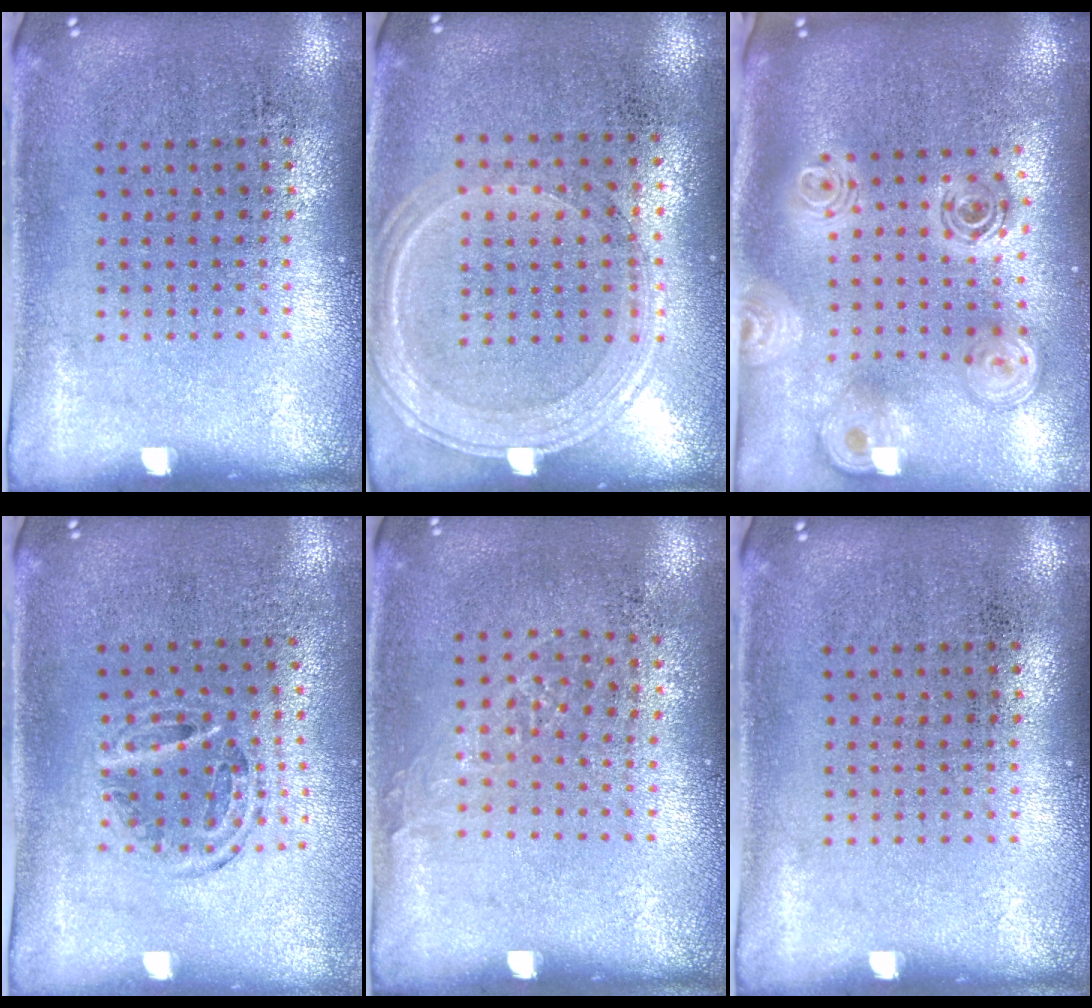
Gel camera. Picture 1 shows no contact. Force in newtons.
{"total": 1.0, "press": 0.9, "slide": 0.3}
{"total": 2.6, "press": 1.9, "slide": 1.8}
{"total": 1.0, "press": 1.0, "slide": 0.2}
{"total": 0.9, "press": 0.8, "slide": 0.4}
{"total": 0.0}